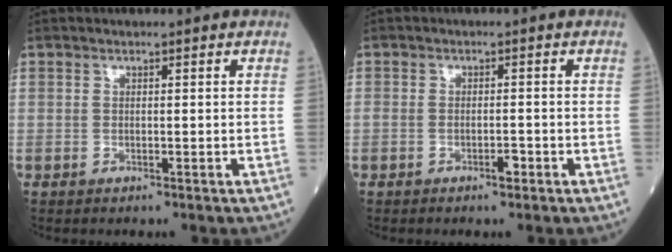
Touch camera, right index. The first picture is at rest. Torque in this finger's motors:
{"motor_torque": [0.51, -0.27, 0.22, 0.08]}